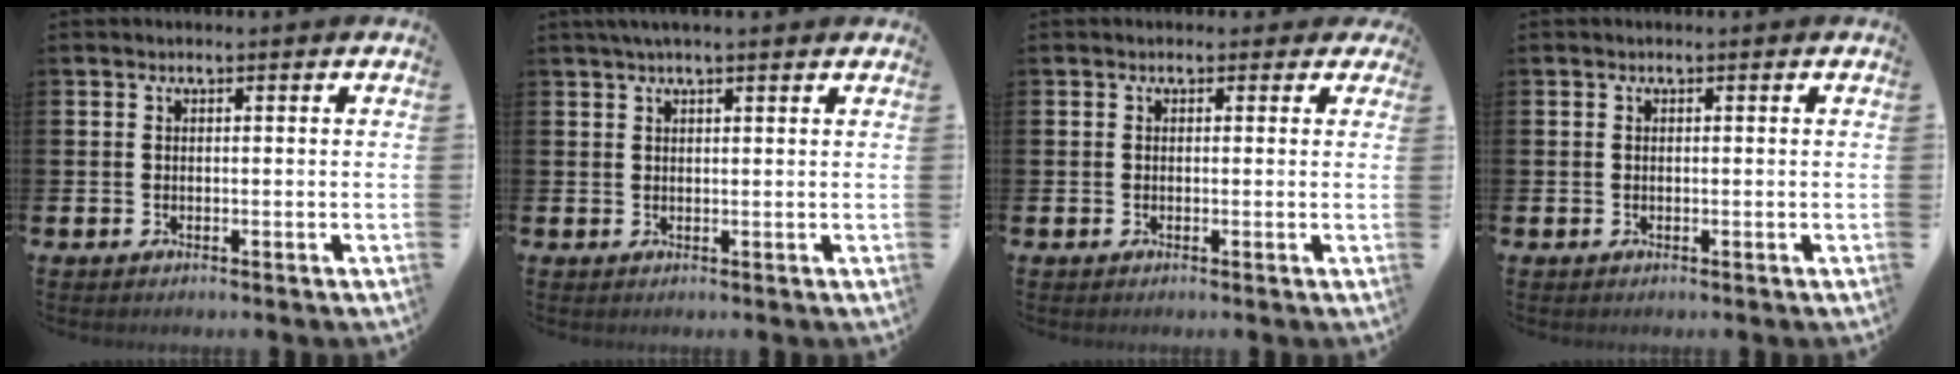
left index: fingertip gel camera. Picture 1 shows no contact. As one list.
[{"total": 2.2, "force": [1.8, 0.2, 1.3], "torque": [-0.024, 0.003, 0.031]}, {"total": 0.9, "force": [0.1, 0.9, 0.3], "torque": [-0.003, 0.011, -0.001]}, {"total": 0.0}]